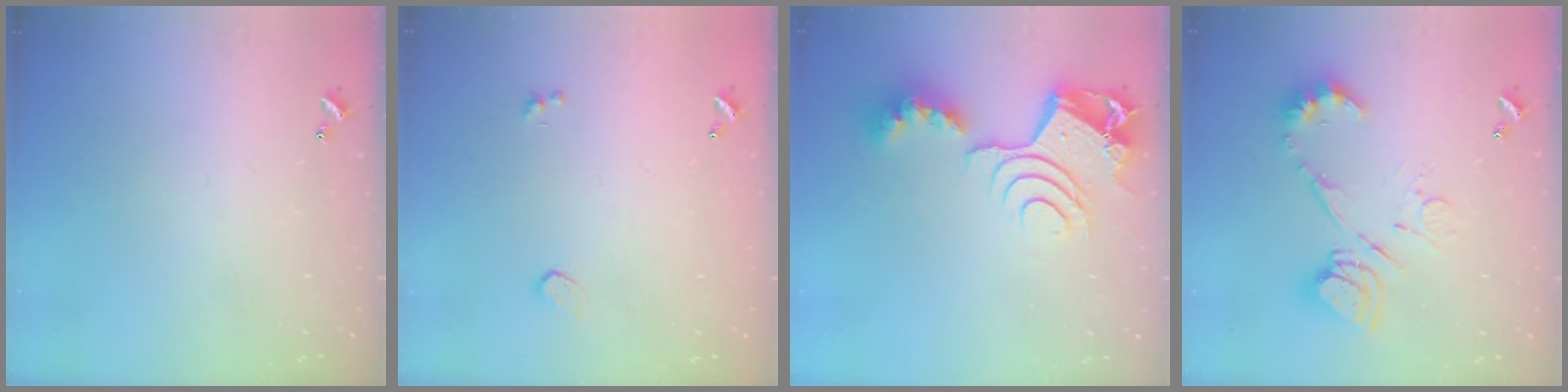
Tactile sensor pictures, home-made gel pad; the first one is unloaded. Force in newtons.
{"total": 0.6, "press": 0.3, "slide": 0.5}
{"total": 14.2, "press": 14.0, "slide": 1.9}
{"total": 14.0, "press": 13.9, "slide": 1.4}